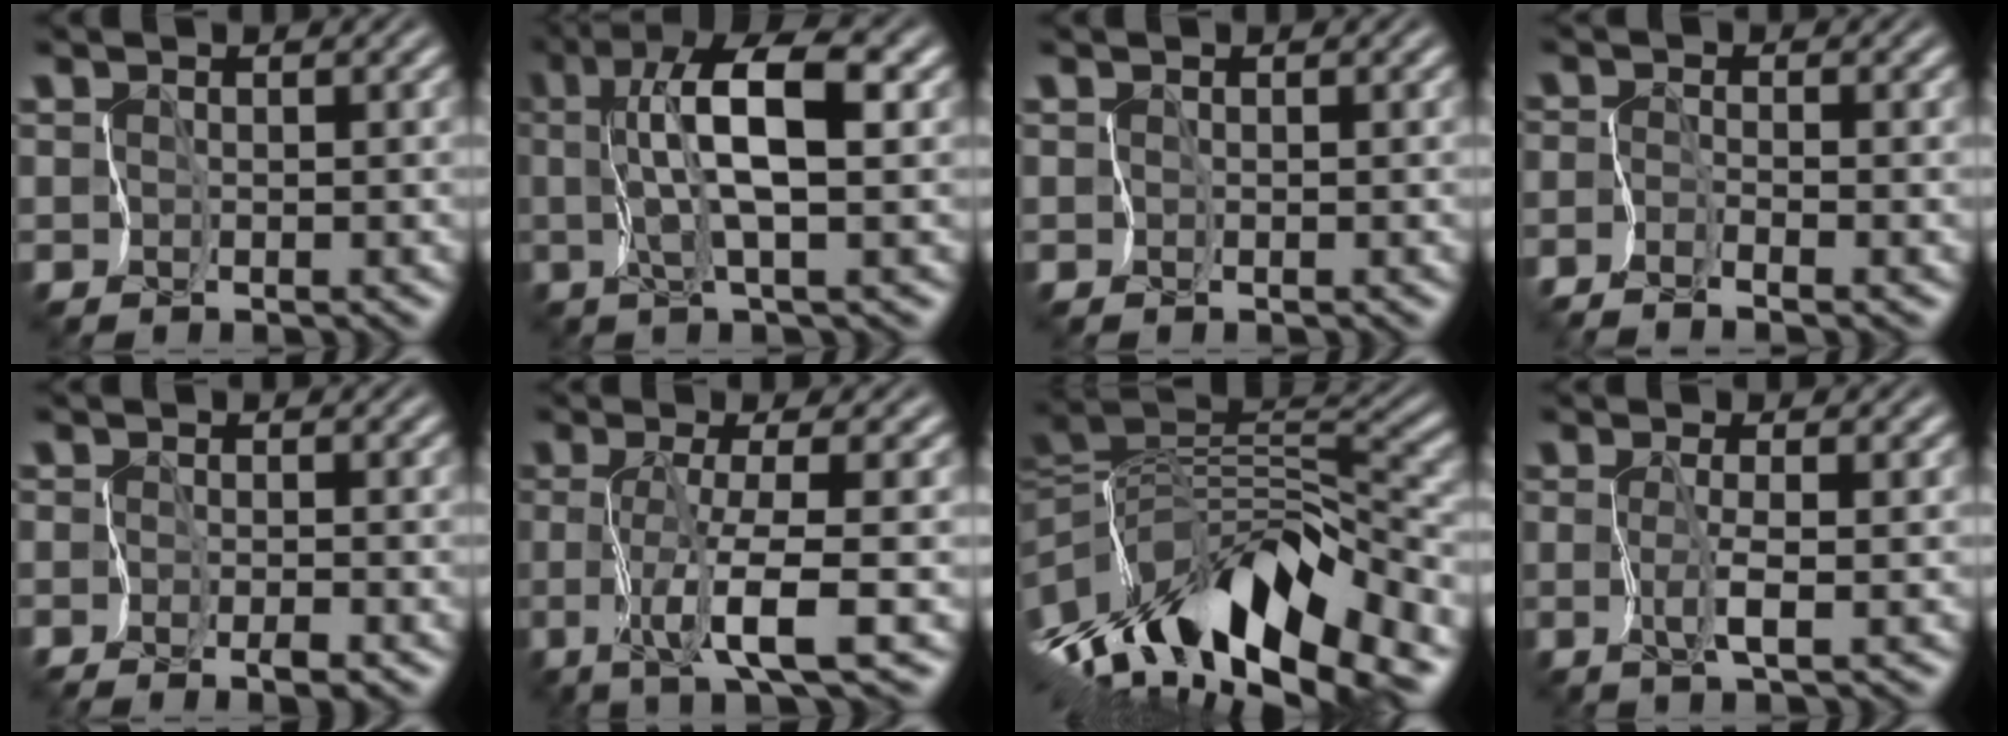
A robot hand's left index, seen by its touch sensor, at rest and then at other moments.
{"total": 6.4, "force": [1.2, 1.2, 6.1], "torque": [-0.114, 0.009, 0.016]}
{"total": 0.0}
{"total": 2.0, "force": [-1.8, -0.6, 0.6], "torque": [-0.017, -0.008, -0.041]}
{"total": 1.5, "force": [-1.3, 0.2, 0.8], "torque": [-0.015, -0.005, -0.025]}
{"total": 4.5, "force": [-1.3, -0.1, 4.3], "torque": [-0.083, -0.004, -0.026]}
{"total": 14.0, "force": [-5.4, 5.9, 11.5], "torque": [-0.220, 0.011, -0.089]}
{"total": 1.5, "force": [-0.3, -0.5, 1.4], "torque": [-0.035, -0.002, -0.007]}